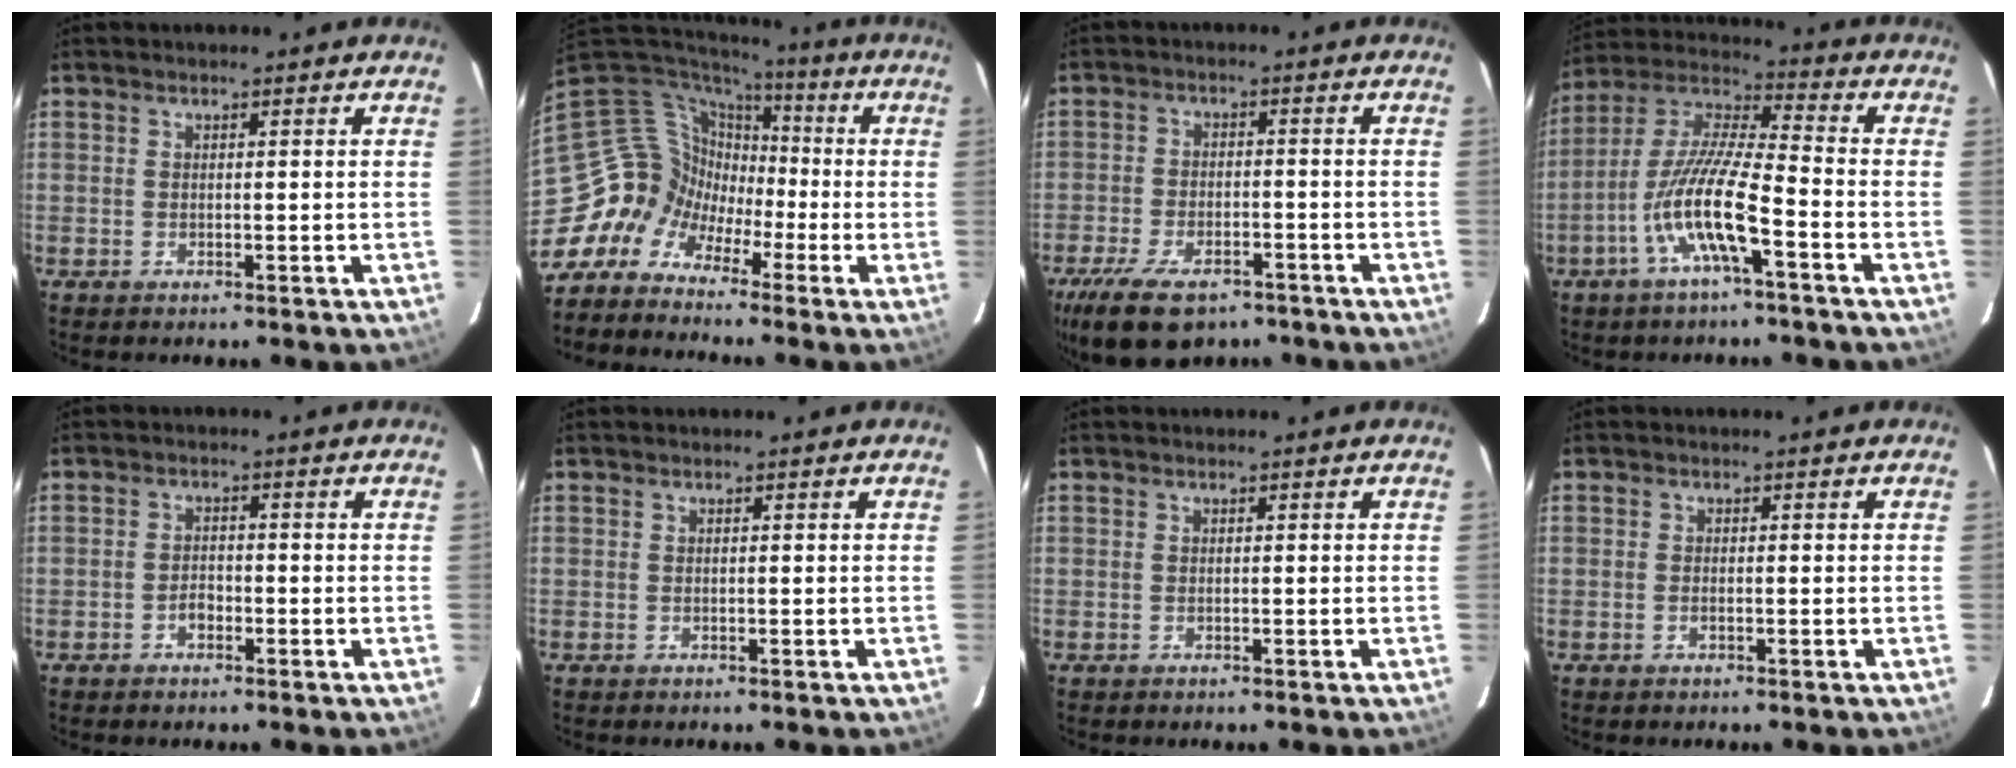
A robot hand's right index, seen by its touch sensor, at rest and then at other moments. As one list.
[{"total": 9.0, "force": [-4.7, 7.7, 0.9], "torque": [-0.024, 0.039, -0.116]}, {"total": 14.7, "force": [-9.9, 7.0, 8.3], "torque": [-0.193, -0.026, -0.162]}, {"total": 12.6, "force": [-5.5, 1.6, 11.2], "torque": [-0.227, -0.001, -0.109]}, {"total": 2.0, "force": [-1.2, 1.3, 0.9], "torque": [-0.016, 0.006, -0.020]}, {"total": 0.0}, {"total": 0.0}, {"total": 0.7, "force": [-0.3, 0.3, 0.5], "torque": [-0.011, 0.000, -0.006]}]